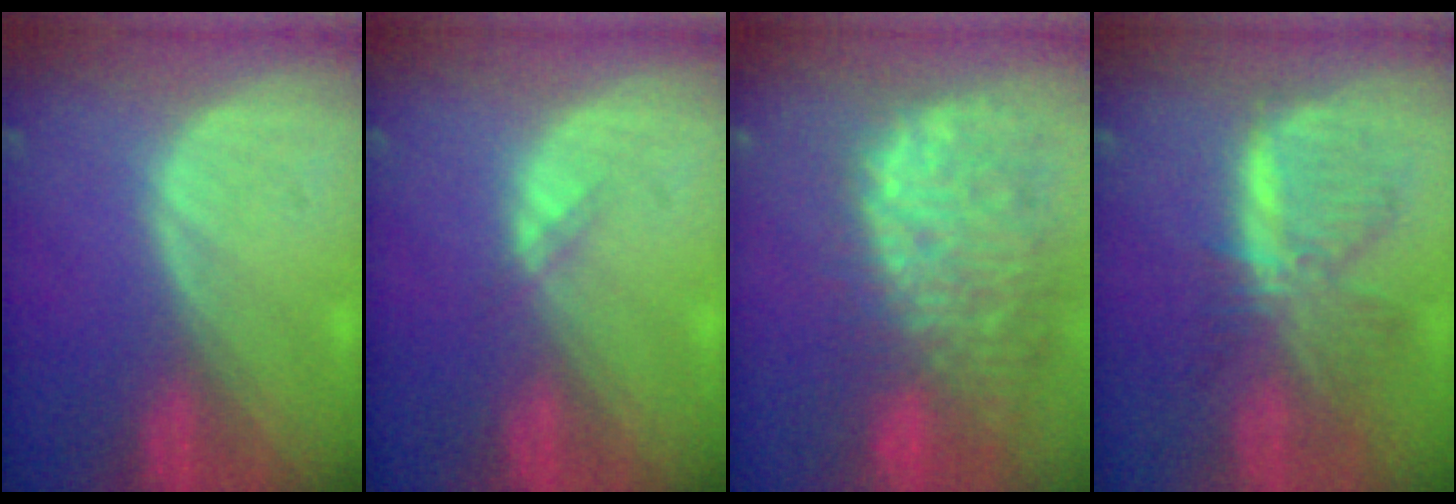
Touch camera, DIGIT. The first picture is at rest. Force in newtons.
{"total": 1.0, "press": 1.0, "slide": 0.2}
{"total": 13.8, "press": 11.6, "slide": 7.5}
{"total": 8.3, "press": 7.2, "slide": 4.0}